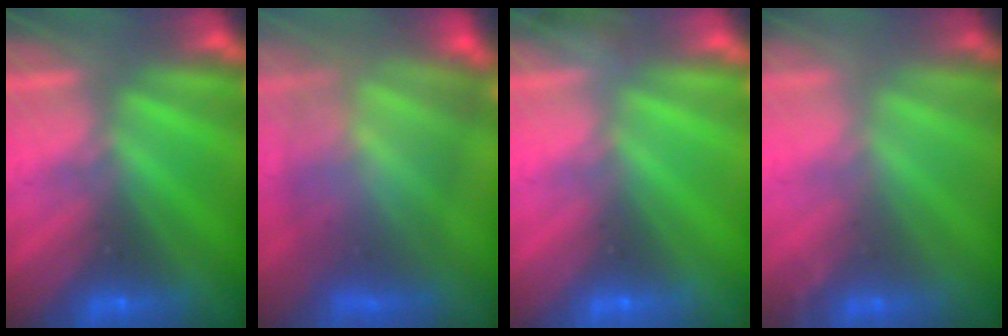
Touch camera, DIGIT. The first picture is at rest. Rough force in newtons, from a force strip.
{"total": 8.6}
{"total": 2.8}
{"total": 1.5}